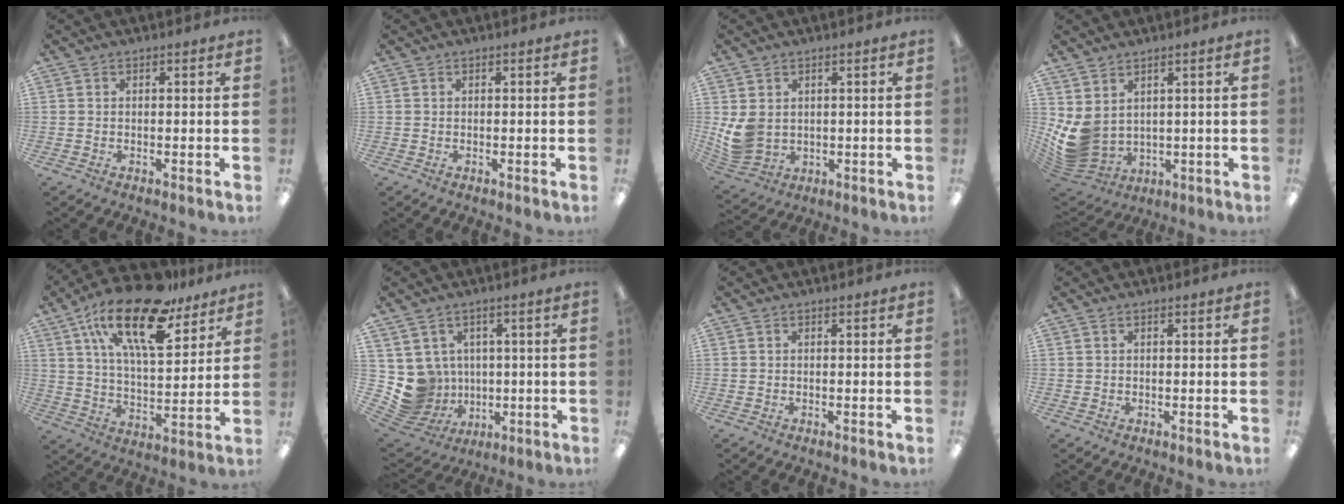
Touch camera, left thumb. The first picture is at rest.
{"total": 0.0}
{"total": 6.9, "force": [1.2, 5.6, 3.8], "torque": [-0.090, -0.004, 0.026]}
{"total": 7.6, "force": [2.1, 6.0, 4.3], "torque": [-0.120, -0.026, 0.047]}
{"total": 22.5, "force": [14.4, 8.9, 14.8], "torque": [-0.246, -0.075, 0.245]}
{"total": 8.8, "force": [0.8, 8.7, 1.2], "torque": [-0.066, -0.017, 0.027]}
{"total": 0.0}
{"total": 0.5, "force": [0.3, 0.4, 0.1], "torque": [-0.001, 0.004, 0.005]}